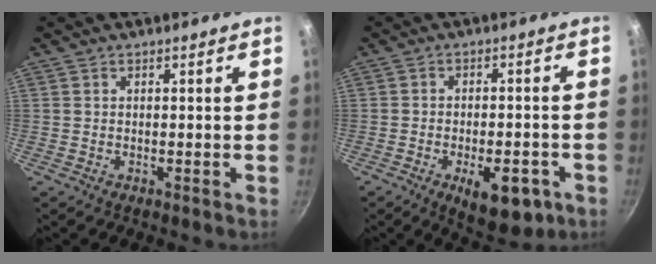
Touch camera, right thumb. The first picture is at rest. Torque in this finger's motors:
{"motor_torque": [0.87, 0.77, 0.46, -0.62, 0.22]}